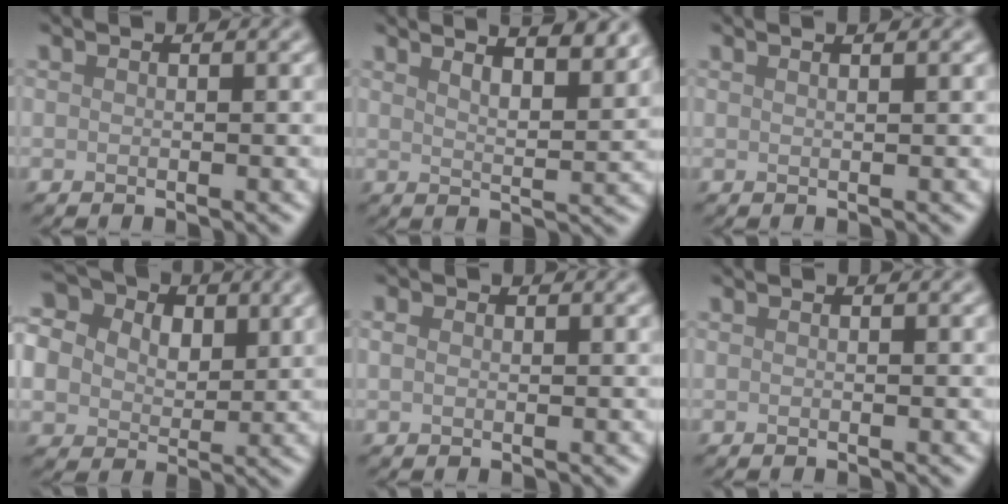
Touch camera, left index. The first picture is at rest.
{"total": 7.6, "force": [5.6, 2.3, 4.6], "torque": [-0.028, 0.026, 0.040]}
{"total": 2.3, "force": [1.4, 1.0, 1.5], "torque": [-0.001, 0.001, -0.009]}
{"total": 11.3, "force": [4.6, 8.5, 5.8], "torque": [-0.122, 0.031, 0.075]}
{"total": 0.9, "force": [0.3, 0.6, 0.6], "torque": [-0.013, 0.002, 0.002]}
{"total": 0.0}